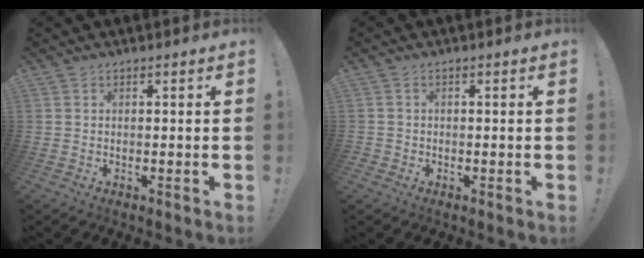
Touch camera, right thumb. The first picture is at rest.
{"total": 1.2, "force": [-0.6, 1.0, 0.2], "torque": [-0.010, 0.005, -0.010]}